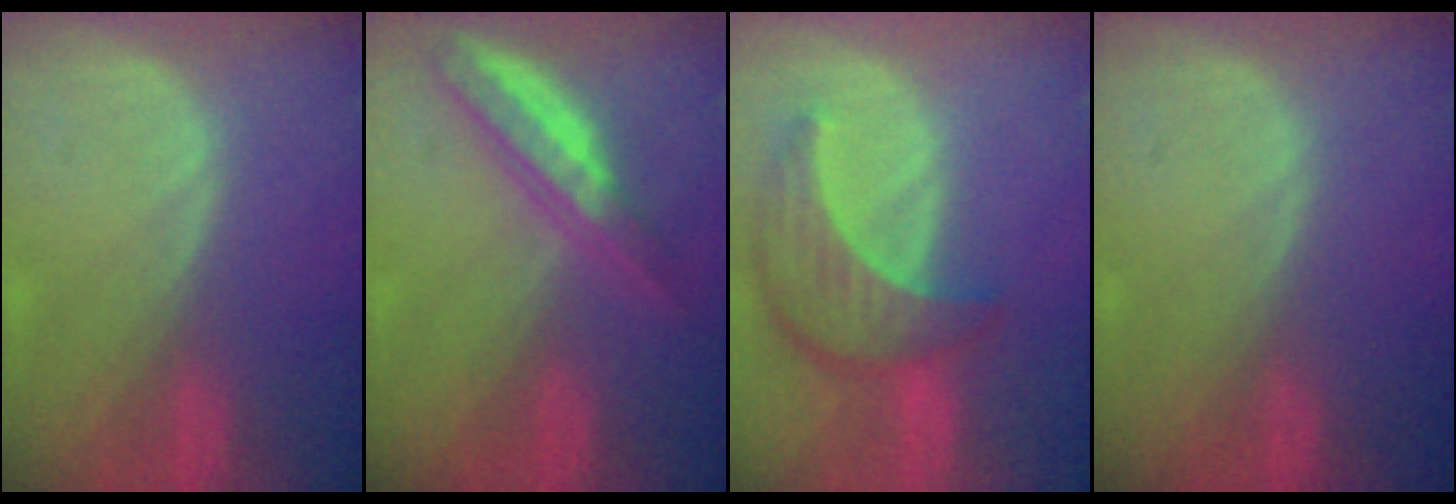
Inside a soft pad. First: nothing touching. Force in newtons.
{"total": 5.8, "press": 5.5, "slide": 1.9}
{"total": 8.6, "press": 7.8, "slide": 3.8}
{"total": 0.0}